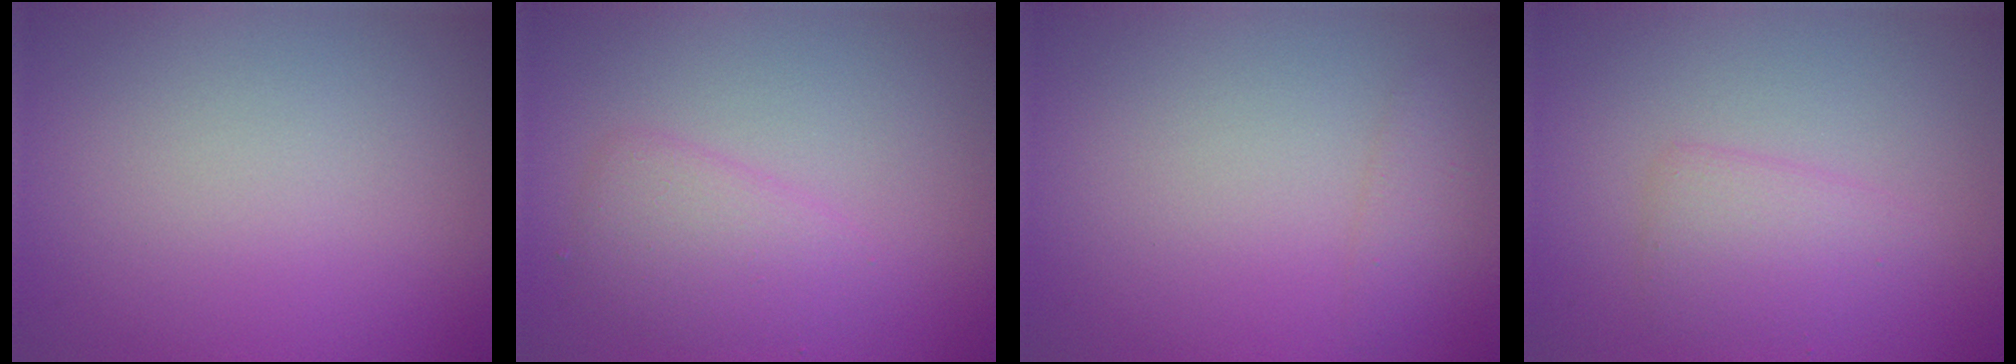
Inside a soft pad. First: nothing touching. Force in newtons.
{"total": 2.6, "press": 2.6, "slide": 0.0}
{"total": 1.3, "press": 1.3, "slide": 0.0}
{"total": 2.2, "press": 2.2, "slide": 0.0}